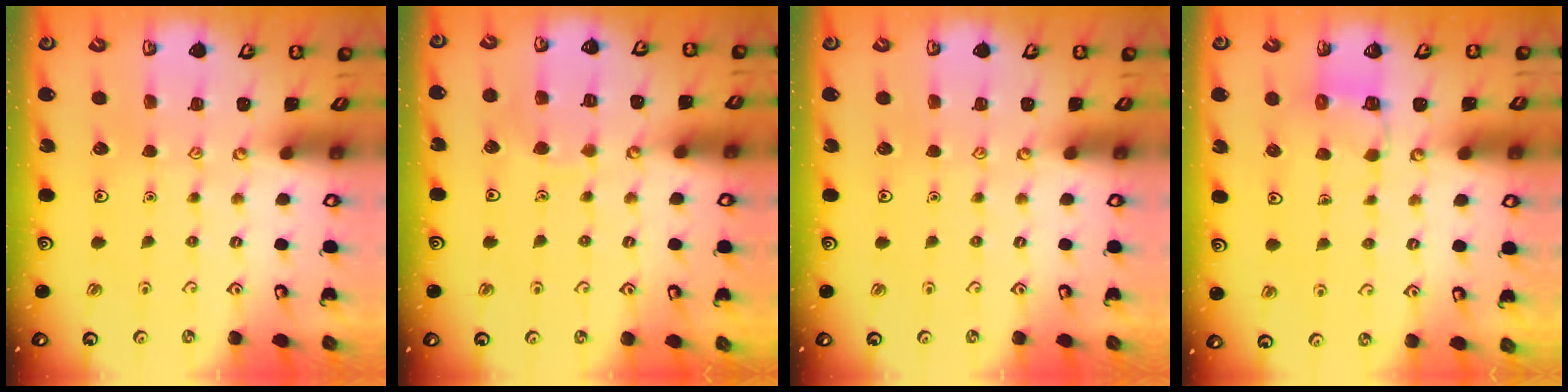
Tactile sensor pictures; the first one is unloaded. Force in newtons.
{"total": 4.9, "press": 4.8, "slide": 0.6}
{"total": 0.0}
{"total": 6.2, "press": 6.2, "slide": 0.3}